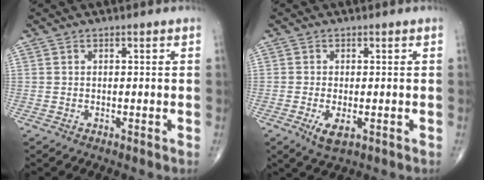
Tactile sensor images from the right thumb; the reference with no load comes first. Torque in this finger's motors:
{"motor_torque": [-0.16, 0.18, 0.23, 0.22, 0.10]}